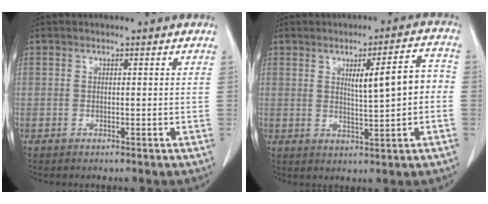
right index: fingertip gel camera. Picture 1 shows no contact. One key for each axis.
{"total": 7.5, "fx": 0.4, "fy": 1.2, "fz": 7.4, "tx": -0.109, "ty": 0.018, "tz": 0.012}